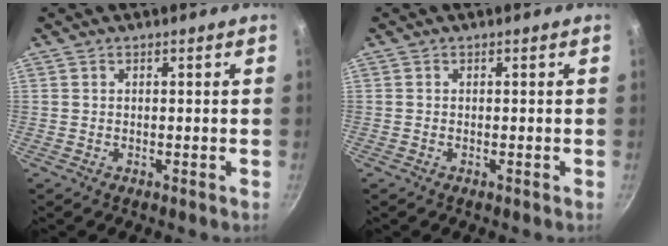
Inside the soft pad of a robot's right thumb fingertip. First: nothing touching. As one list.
[{"total": 0.0}]